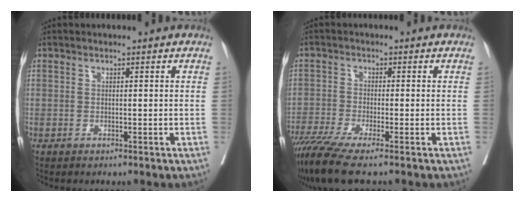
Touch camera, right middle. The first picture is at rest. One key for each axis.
{"total": 7.3, "fx": -5.6, "fy": -0.3, "fz": 4.7, "tx": -0.080, "ty": -0.024, "tz": -0.098}